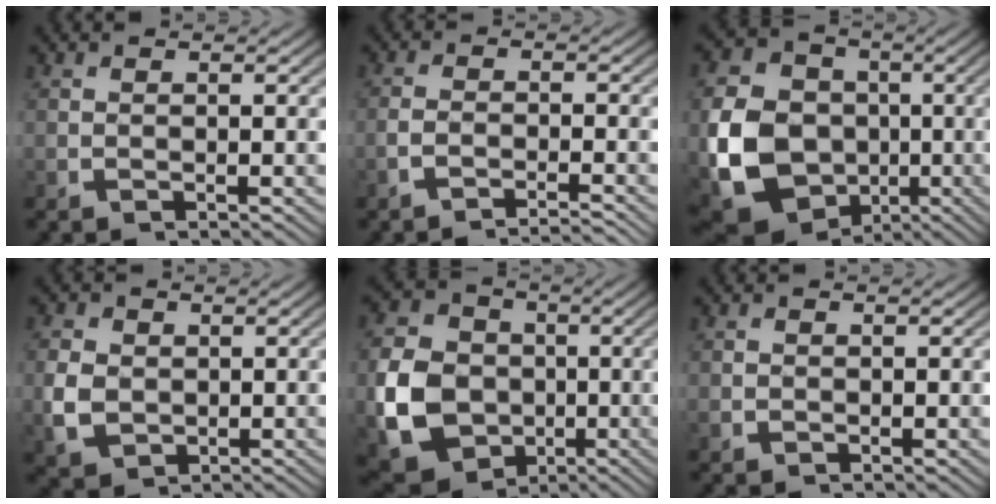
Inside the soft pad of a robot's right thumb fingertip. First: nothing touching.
{"total": 3.0, "force": [-2.7, 0.7, 1.2], "torque": [-0.027, -0.007, -0.045]}
{"total": 16.6, "force": [-3.5, 14.0, 8.2], "torque": [-0.214, -0.081, -0.043]}
{"total": 4.9, "force": [-0.4, 4.1, 2.7], "torque": [-0.076, -0.025, 0.009]}
{"total": 14.7, "force": [-3.3, 12.5, 7.1], "torque": [-0.185, -0.062, -0.044]}
{"total": 0.9, "force": [0.0, 0.7, 0.4], "torque": [-0.013, -0.008, 0.004]}